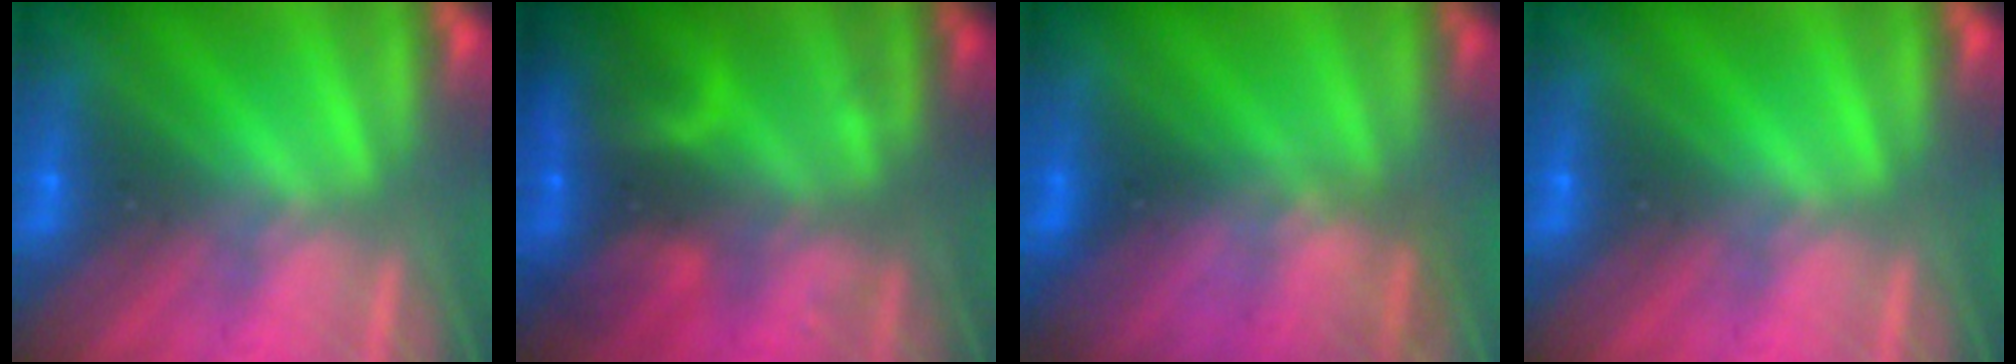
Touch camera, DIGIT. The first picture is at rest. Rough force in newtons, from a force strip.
{"total": 5.5}
{"total": 2.7}
{"total": 0.0}